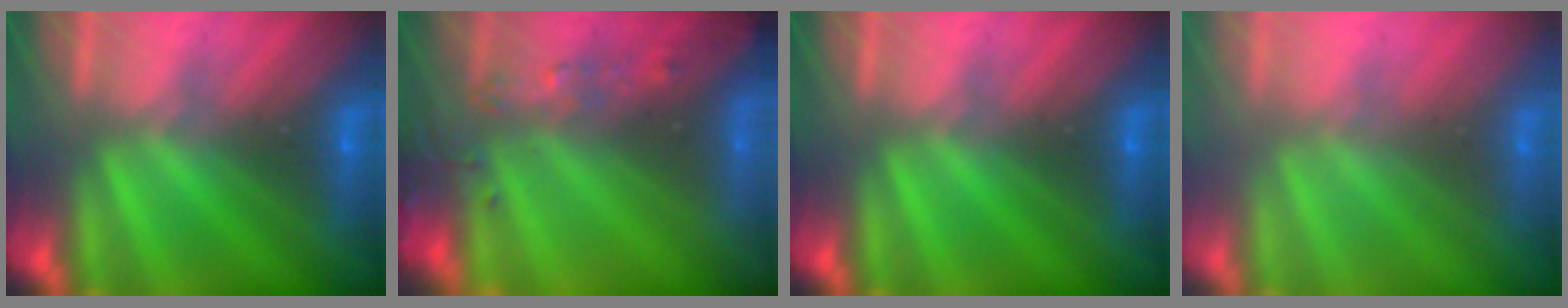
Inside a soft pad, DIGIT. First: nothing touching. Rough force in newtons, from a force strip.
{"total": 8.8}
{"total": 0.0}
{"total": 2.7}